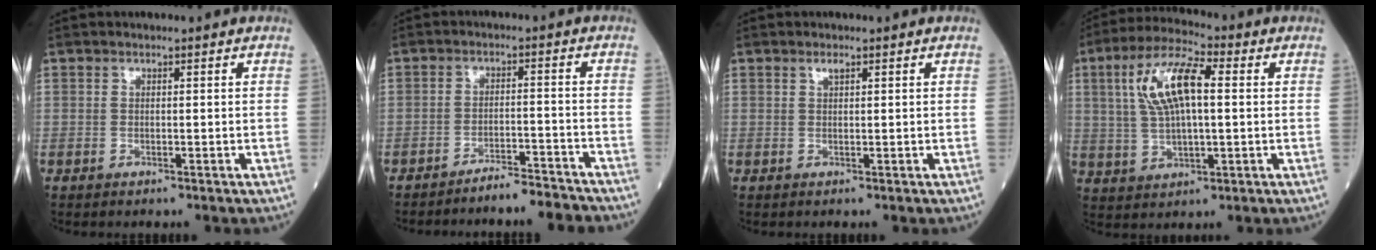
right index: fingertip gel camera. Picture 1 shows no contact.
{"total": 5.9, "force": [-5.8, 0.1, 1.3], "torque": [-0.009, 0.001, -0.089]}
{"total": 1.0, "force": [0.7, 0.2, 0.7], "torque": [-0.015, 0.000, 0.013]}
{"total": 11.2, "force": [2.4, 3.5, 10.4], "torque": [-0.216, 0.022, 0.048]}